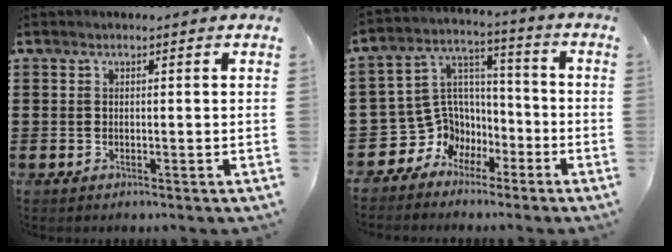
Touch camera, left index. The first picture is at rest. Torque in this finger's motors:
{"motor_torque": [0.16, 0.28, 0.04, -0.01]}